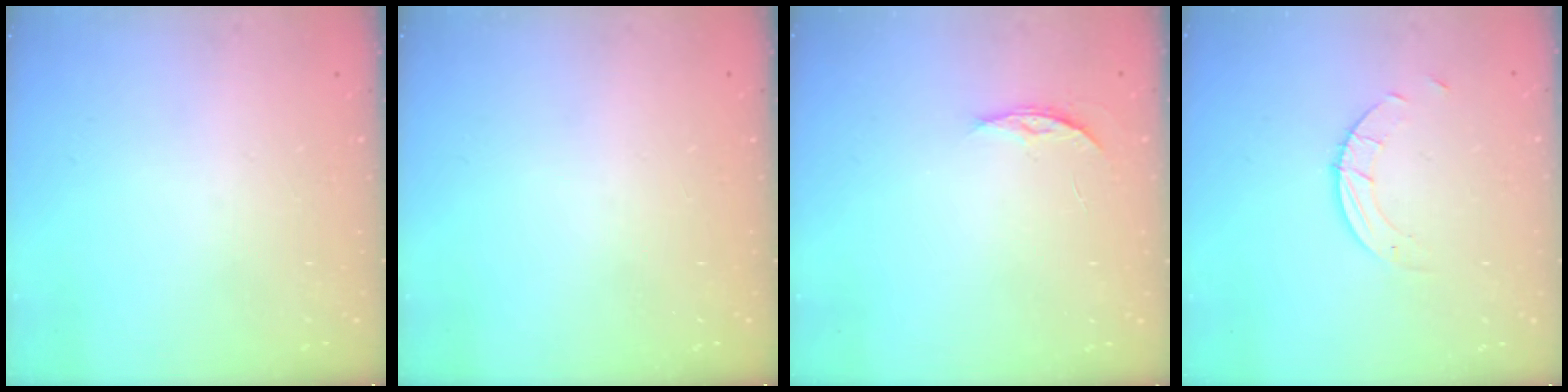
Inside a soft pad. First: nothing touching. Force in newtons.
{"total": 0.0}
{"total": 3.5, "press": 3.5, "slide": 0.4}
{"total": 2.5, "press": 2.5, "slide": 0.2}